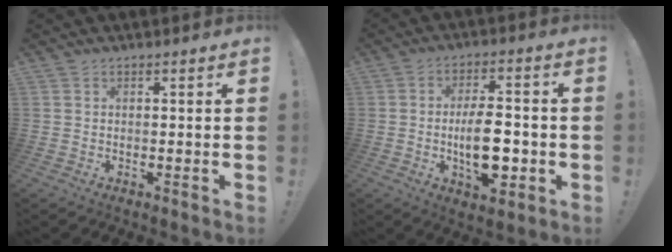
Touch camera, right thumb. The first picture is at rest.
{"total": 13.2, "force": [-2.2, 6.1, 11.4], "torque": [-0.193, 0.001, -0.041]}